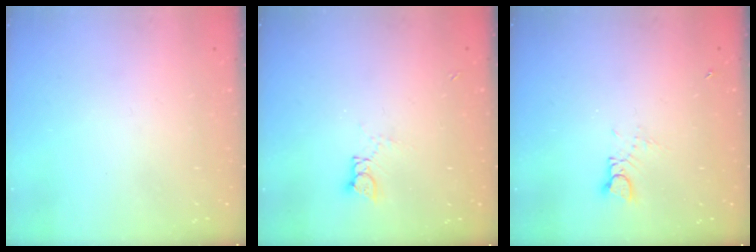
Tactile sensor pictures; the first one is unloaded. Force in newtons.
{"total": 3.4, "press": 3.4, "slide": 0.3}
{"total": 2.7, "press": 2.7, "slide": 0.2}